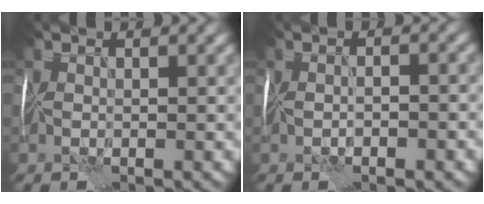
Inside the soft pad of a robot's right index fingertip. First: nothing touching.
{"total": 2.5, "force": [-1.1, 0.6, 2.2], "torque": [-0.020, 0.004, -0.018]}